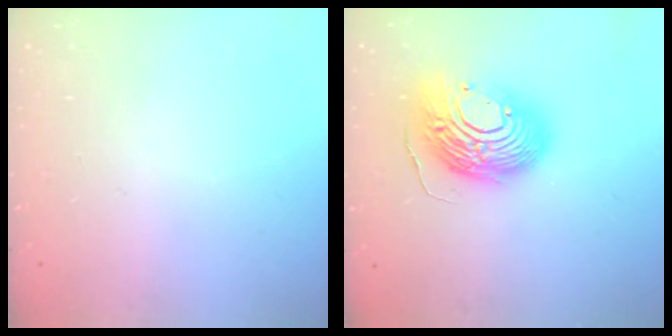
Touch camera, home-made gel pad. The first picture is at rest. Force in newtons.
{"total": 18.8, "press": 18.6, "slide": 2.8}